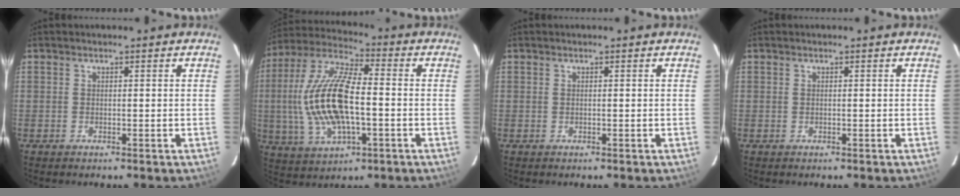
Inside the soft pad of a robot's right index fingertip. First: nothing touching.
{"total": 17.9, "force": [-1.6, 7.4, 16.2], "torque": [-0.335, 0.005, -0.026]}
{"total": 0.0}
{"total": 0.0}